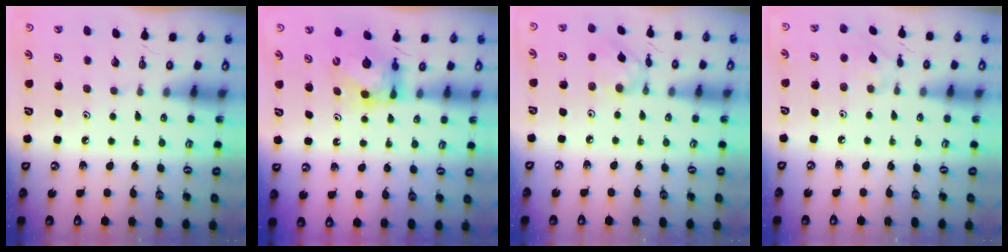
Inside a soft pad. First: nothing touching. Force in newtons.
{"total": 5.4, "press": 5.4, "slide": 0.5}
{"total": 4.6, "press": 4.5, "slide": 0.3}
{"total": 2.2, "press": 2.1, "slide": 0.5}